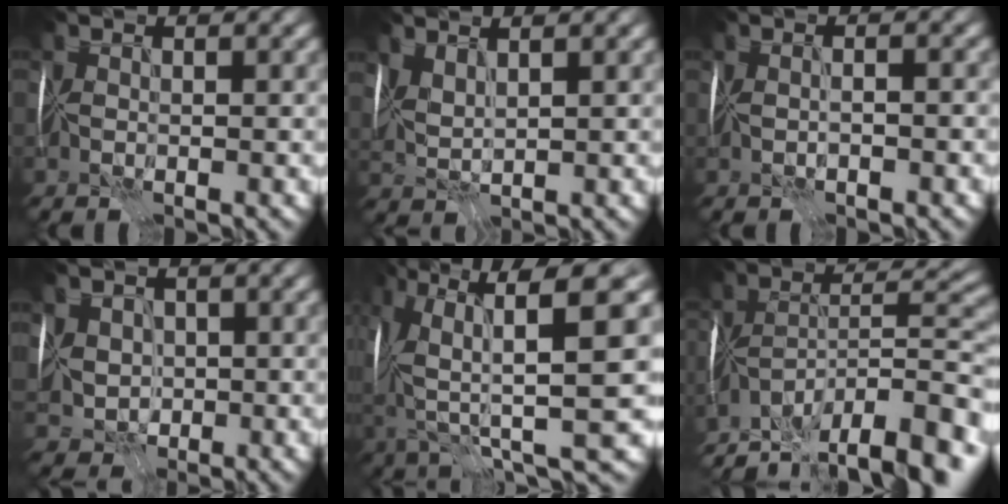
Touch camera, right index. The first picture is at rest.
{"total": 2.1, "force": [1.3, 0.3, 1.6], "torque": [-0.043, 0.004, 0.034]}
{"total": 1.5, "force": [-0.7, 0.1, 1.3], "torque": [-0.016, 0.004, -0.010]}
{"total": 3.5, "force": [0.4, 3.0, 1.6], "torque": [-0.026, 0.006, 0.005]}
{"total": 12.3, "force": [1.2, 3.5, 11.7], "torque": [-0.231, -0.006, 0.050]}
{"total": 14.6, "force": [-11.8, 3.6, 7.8], "torque": [-0.133, 0.010, -0.178]}